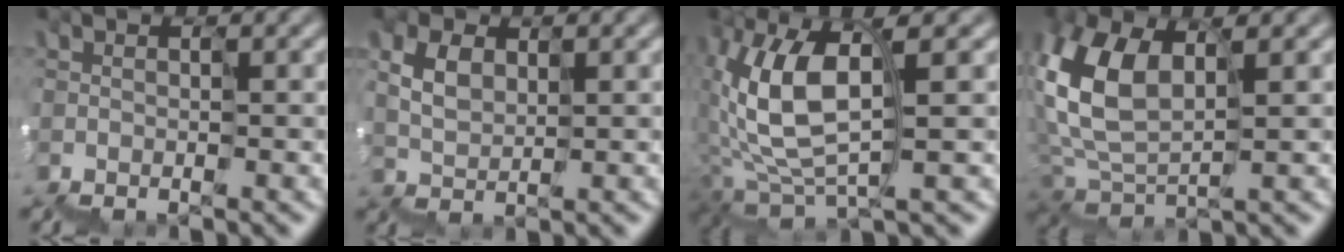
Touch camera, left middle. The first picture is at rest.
{"total": 1.4, "force": [1.3, 0.3, -0.5], "torque": [-0.018, 0.019, 0.026]}
{"total": 6.1, "force": [1.4, 2.6, 5.4], "torque": [-0.143, 0.015, 0.023]}
{"total": 6.0, "force": [2.1, 3.6, 4.3], "torque": [-0.140, 0.021, 0.037]}